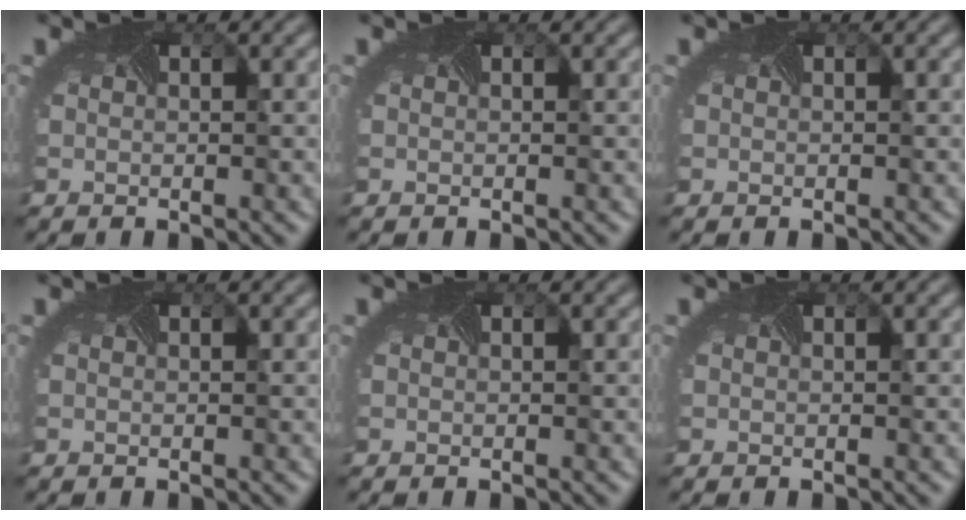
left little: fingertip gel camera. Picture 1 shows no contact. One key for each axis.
{"total": 0.0}
{"total": 0.0}
{"total": 0.0}
{"total": 0.0}
{"total": 0.0}